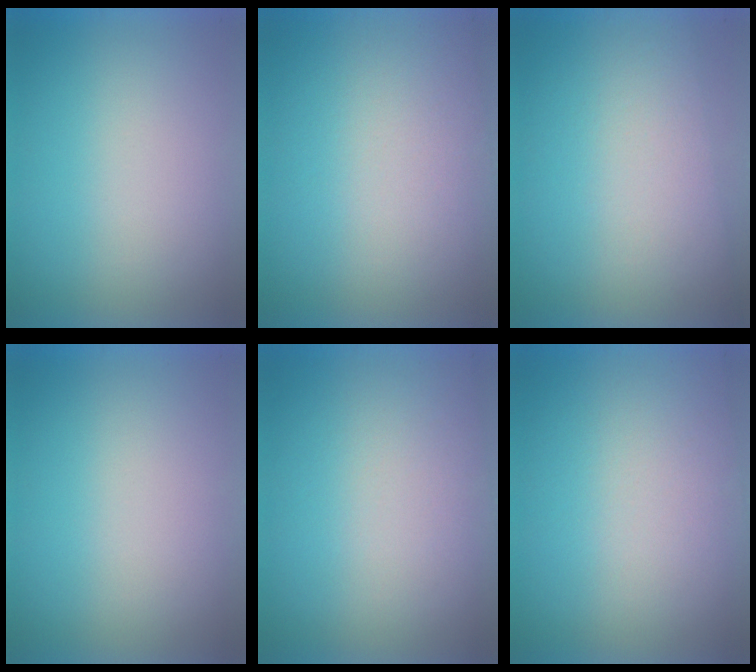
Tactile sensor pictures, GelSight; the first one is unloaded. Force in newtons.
{"total": 3.1}
{"total": 2.8}
{"total": 0.0}
{"total": 2.9}
{"total": 3.1}